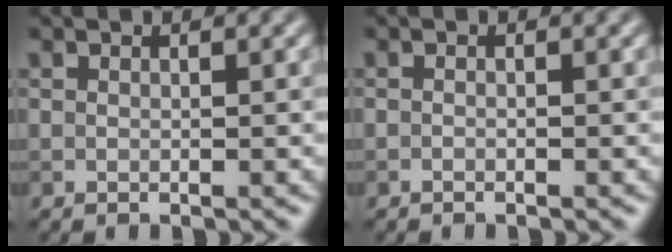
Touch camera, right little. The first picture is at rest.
{"total": 0.8, "force": [-0.7, -0.2, 0.0], "torque": [0.001, -0.002, -0.012]}